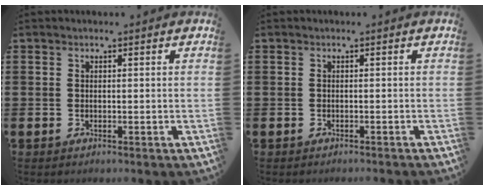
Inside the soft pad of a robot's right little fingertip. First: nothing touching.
{"total": 0.0}